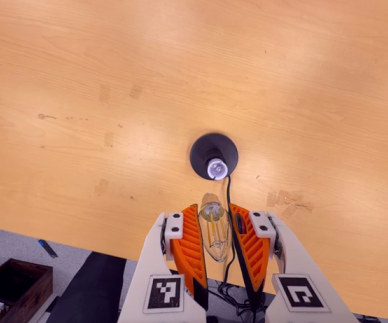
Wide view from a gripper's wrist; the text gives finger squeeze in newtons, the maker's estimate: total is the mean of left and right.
{"total": 8.9, "left": 8.4, "right": 9.5}